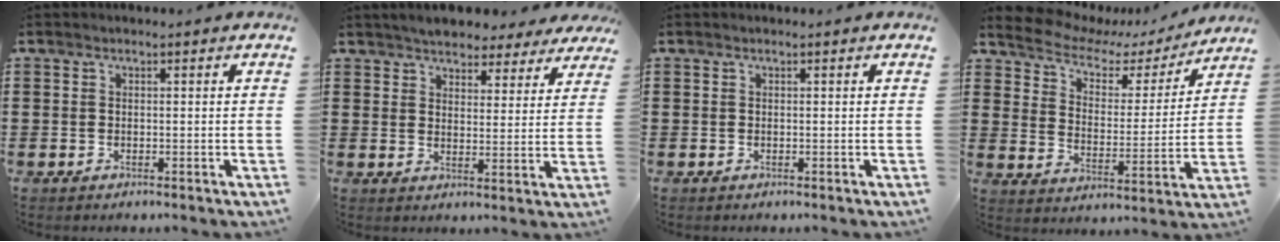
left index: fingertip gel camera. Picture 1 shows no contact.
{"total": 4.3, "force": [4.2, 0.8, 0.5], "torque": [-0.028, -0.012, 0.076]}
{"total": 0.0}
{"total": 5.4, "force": [4.7, 2.2, 1.6], "torque": [-0.061, -0.030, 0.076]}